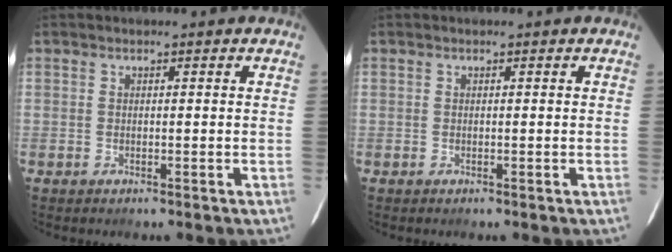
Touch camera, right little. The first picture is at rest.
{"total": 0.0}